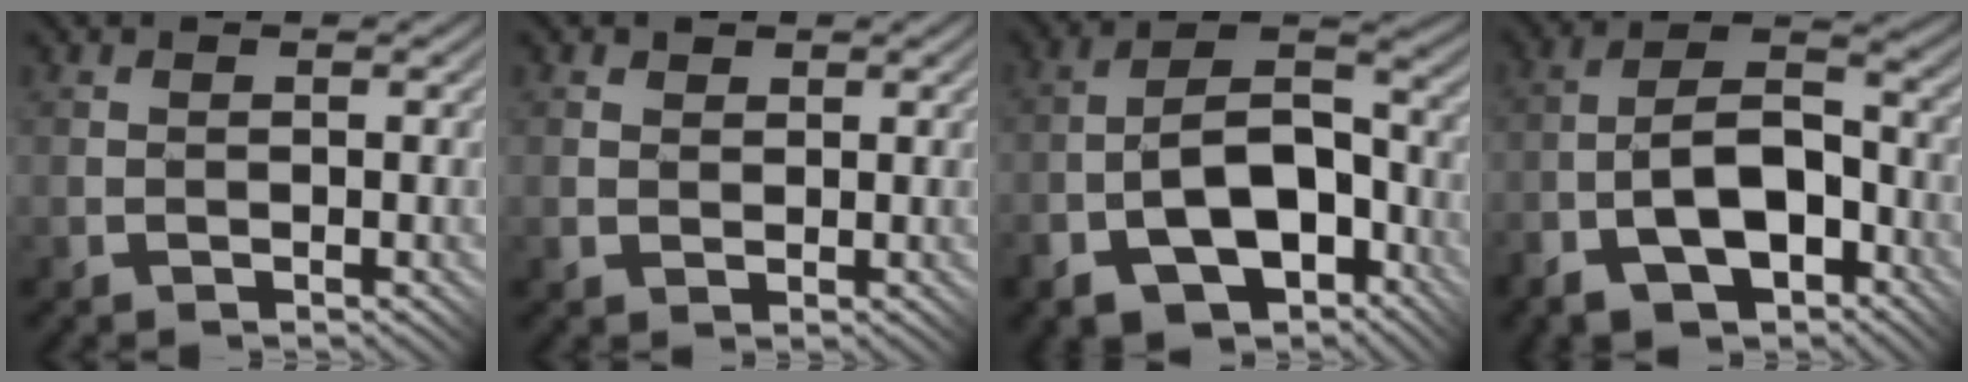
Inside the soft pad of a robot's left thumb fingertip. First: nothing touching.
{"total": 1.6, "force": [1.0, 1.2, 0.2], "torque": [-0.010, 0.001, 0.016]}
{"total": 12.8, "force": [-6.3, 6.7, 8.9], "torque": [-0.153, -0.011, -0.120]}
{"total": 10.5, "force": [-5.3, 4.9, 7.7], "torque": [-0.144, 0.004, -0.104]}